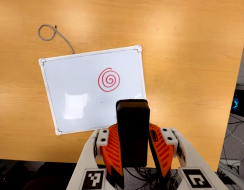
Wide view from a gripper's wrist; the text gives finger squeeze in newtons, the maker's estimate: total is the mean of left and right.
{"total": 9.4, "left": 7.3, "right": 11.6}